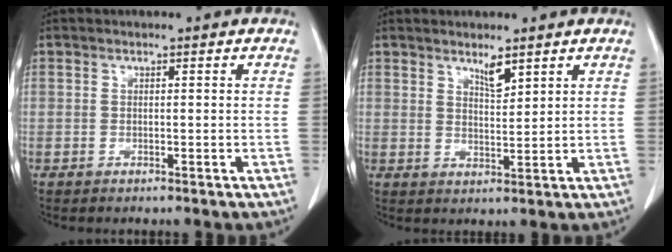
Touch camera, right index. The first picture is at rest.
{"total": 3.0, "force": [2.3, 0.5, 1.9], "torque": [-0.037, -0.008, 0.044]}